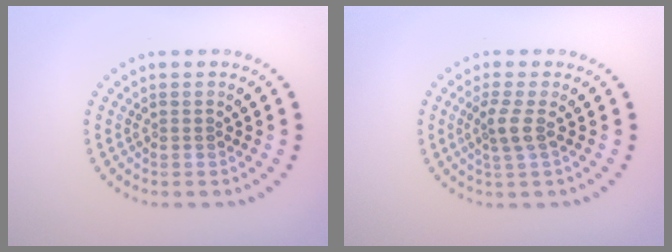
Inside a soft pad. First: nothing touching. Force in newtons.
{"total": 2.0, "press": 1.6, "slide": 1.2}